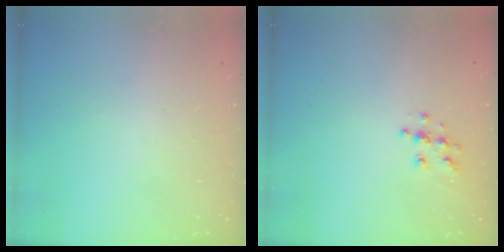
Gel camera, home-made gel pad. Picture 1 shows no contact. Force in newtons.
{"total": 6.4, "press": 6.4, "slide": 0.2}